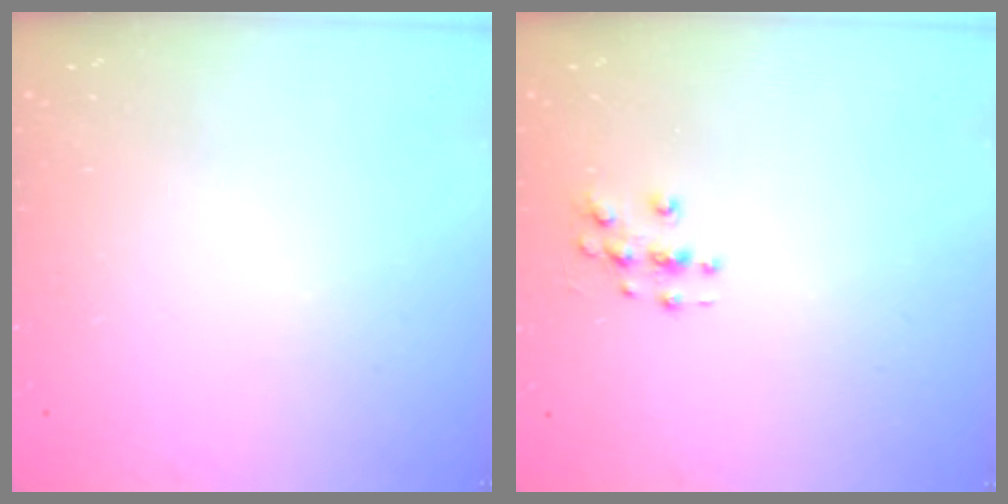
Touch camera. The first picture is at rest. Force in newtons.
{"total": 3.2, "press": 3.2, "slide": 0.1}